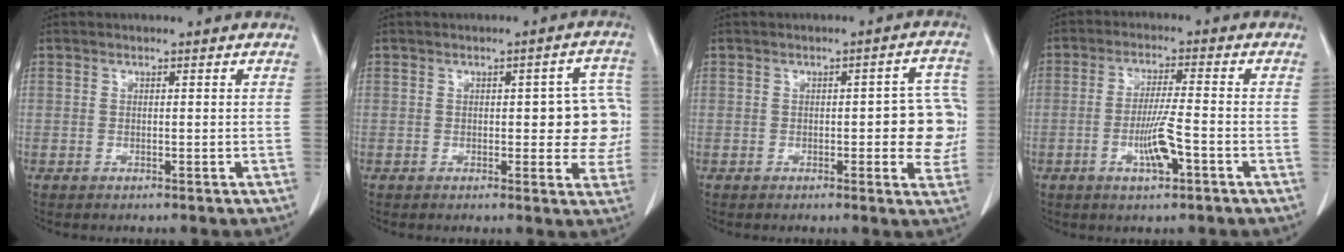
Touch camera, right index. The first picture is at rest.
{"total": 7.5, "force": [0.1, 3.1, 6.8], "torque": [-0.058, 0.020, 0.002]}
{"total": 7.3, "force": [-0.4, 2.7, 6.8], "torque": [-0.058, 0.015, -0.007]}
{"total": 6.4, "force": [-2.4, 0.4, 5.9], "torque": [-0.112, -0.005, -0.042]}